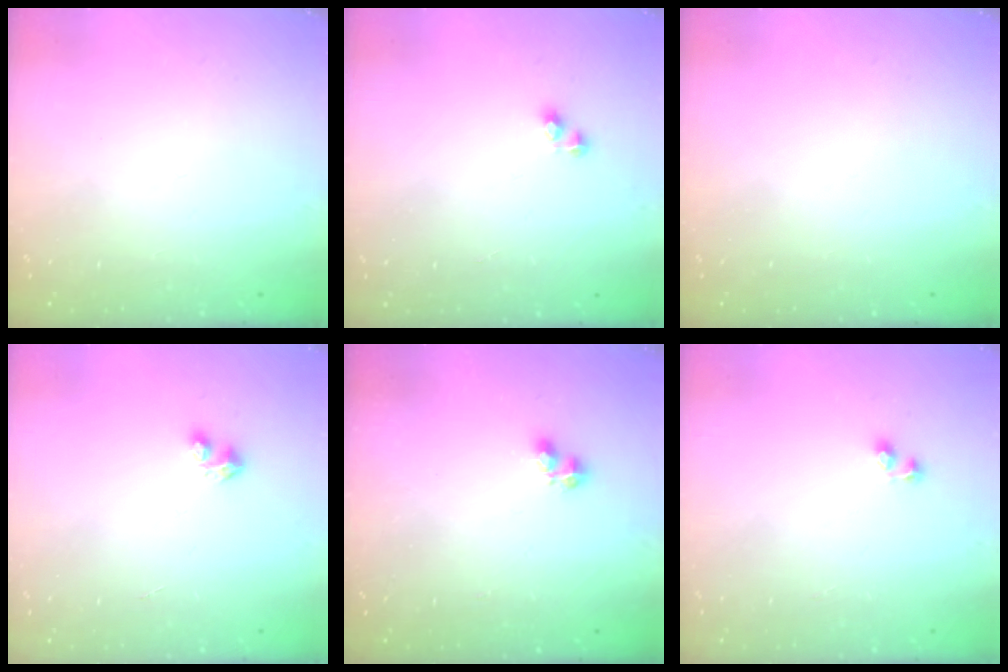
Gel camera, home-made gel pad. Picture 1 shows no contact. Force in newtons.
{"total": 2.5, "press": 2.5, "slide": 0.2}
{"total": 0.0}
{"total": 3.0, "press": 2.9, "slide": 0.2}
{"total": 1.8, "press": 1.7, "slide": 0.5}
{"total": 2.6, "press": 2.3, "slide": 1.2}